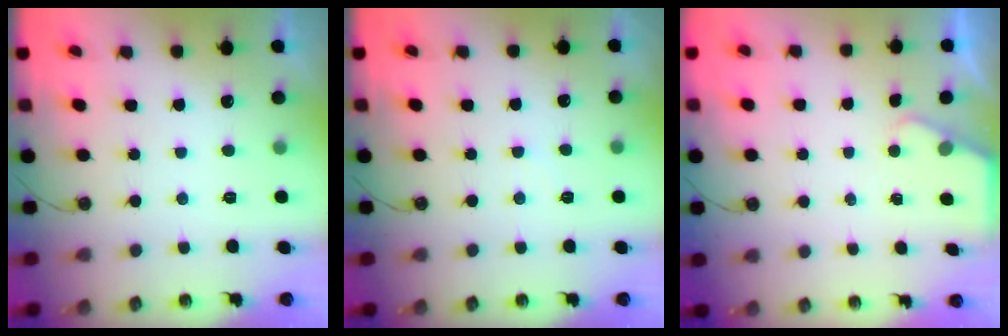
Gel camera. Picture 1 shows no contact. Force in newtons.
{"total": 4.0, "press": 3.9, "slide": 0.6}
{"total": 1.7, "press": 1.7, "slide": 0.3}